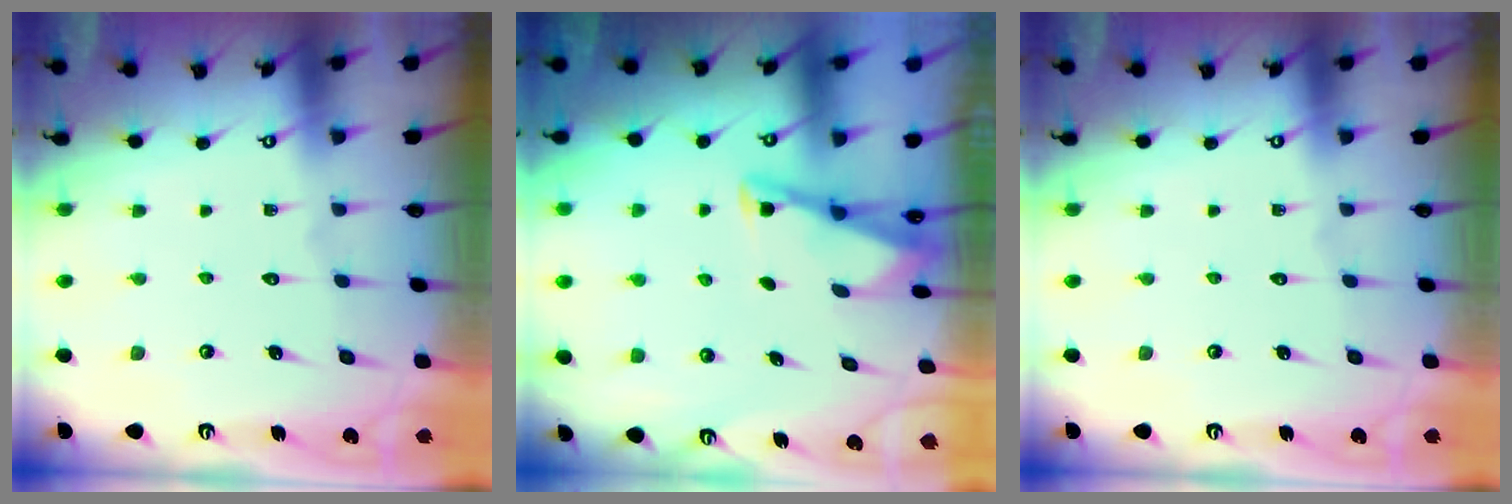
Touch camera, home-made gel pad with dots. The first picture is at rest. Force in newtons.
{"total": 2.9, "press": 2.9, "slide": 0.4}
{"total": 0.0}